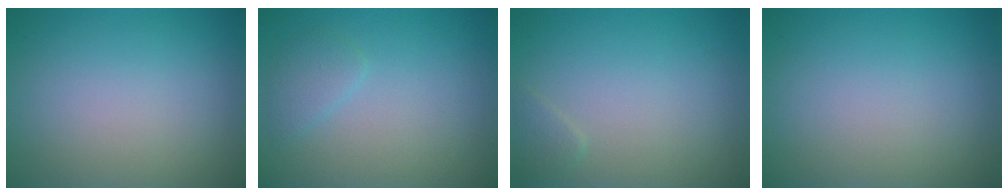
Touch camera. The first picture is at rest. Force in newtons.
{"total": 1.4, "press": 1.4, "slide": 0.1}
{"total": 0.9, "press": 0.9, "slide": 0.1}
{"total": 0.0}